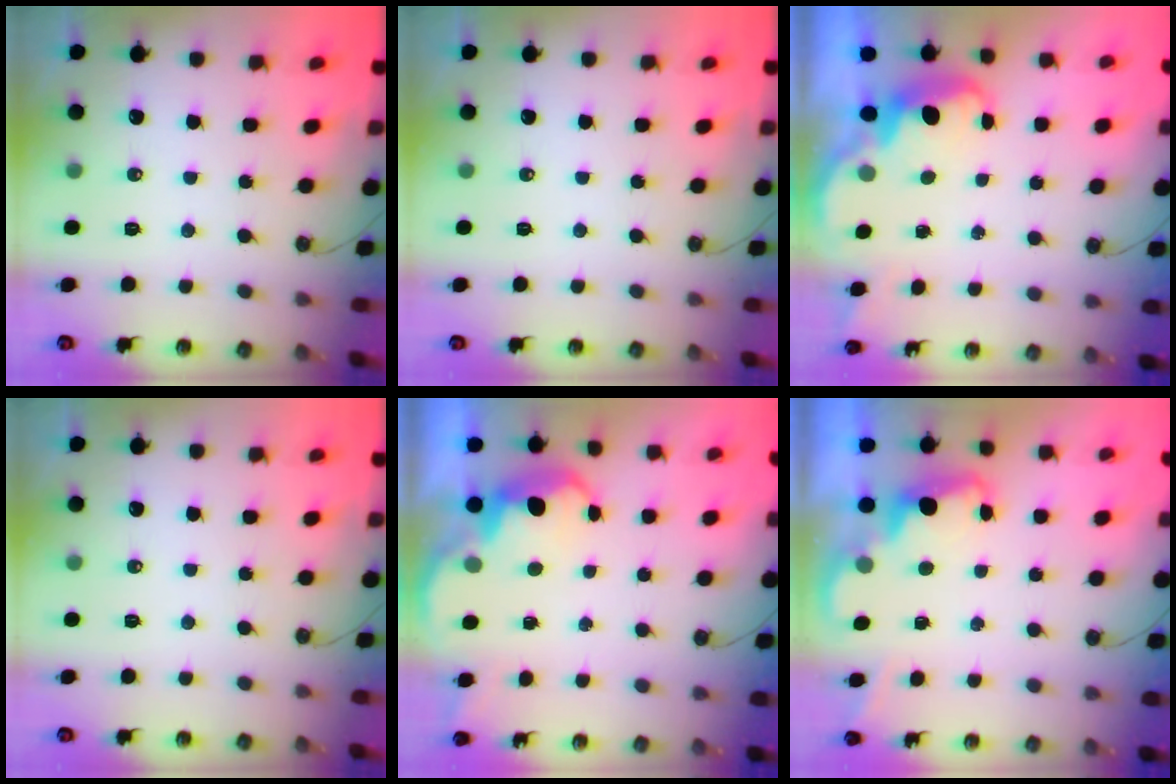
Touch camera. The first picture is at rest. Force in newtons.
{"total": 0.0}
{"total": 2.7, "press": 2.7, "slide": 0.7}
{"total": 0.0}
{"total": 3.8, "press": 3.6, "slide": 1.0}
{"total": 2.3, "press": 2.2, "slide": 0.6}